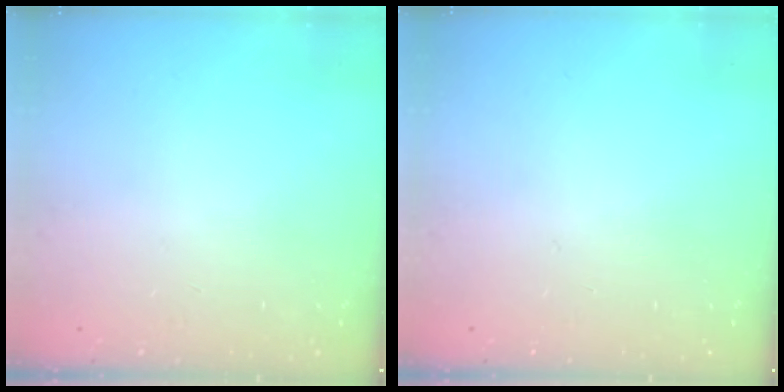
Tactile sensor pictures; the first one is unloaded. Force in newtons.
{"total": 0.0}